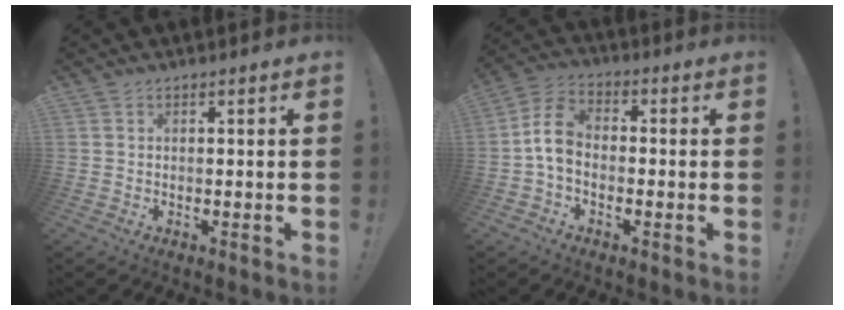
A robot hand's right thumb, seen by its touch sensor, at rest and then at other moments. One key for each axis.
{"total": 8.4, "fx": -1.0, "fy": 5.8, "fz": 6.1, "tx": -0.118, "ty": 0.010, "tz": -0.013}